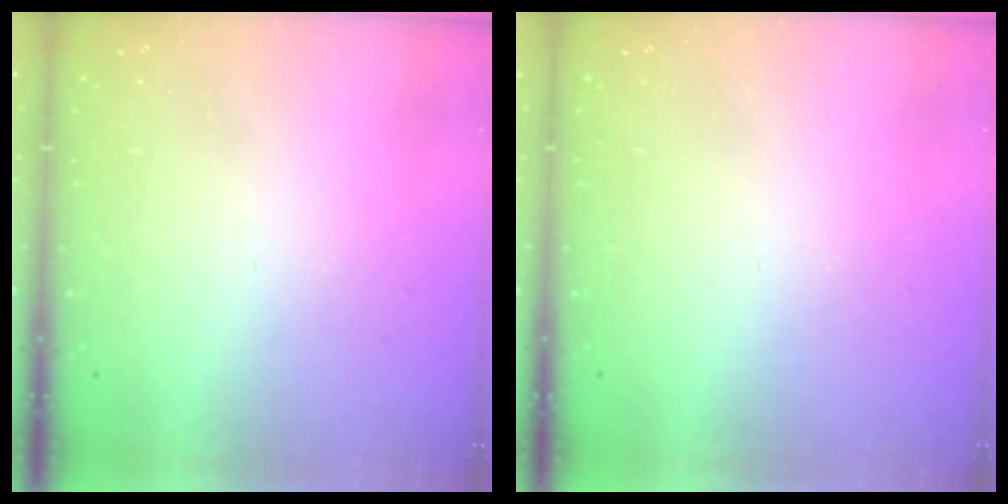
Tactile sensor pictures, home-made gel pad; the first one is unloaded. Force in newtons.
{"total": 0.0}